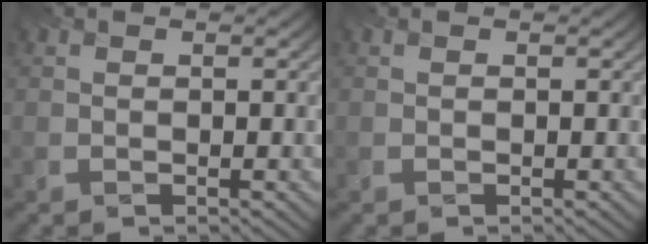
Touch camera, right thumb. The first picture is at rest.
{"total": 0.0}